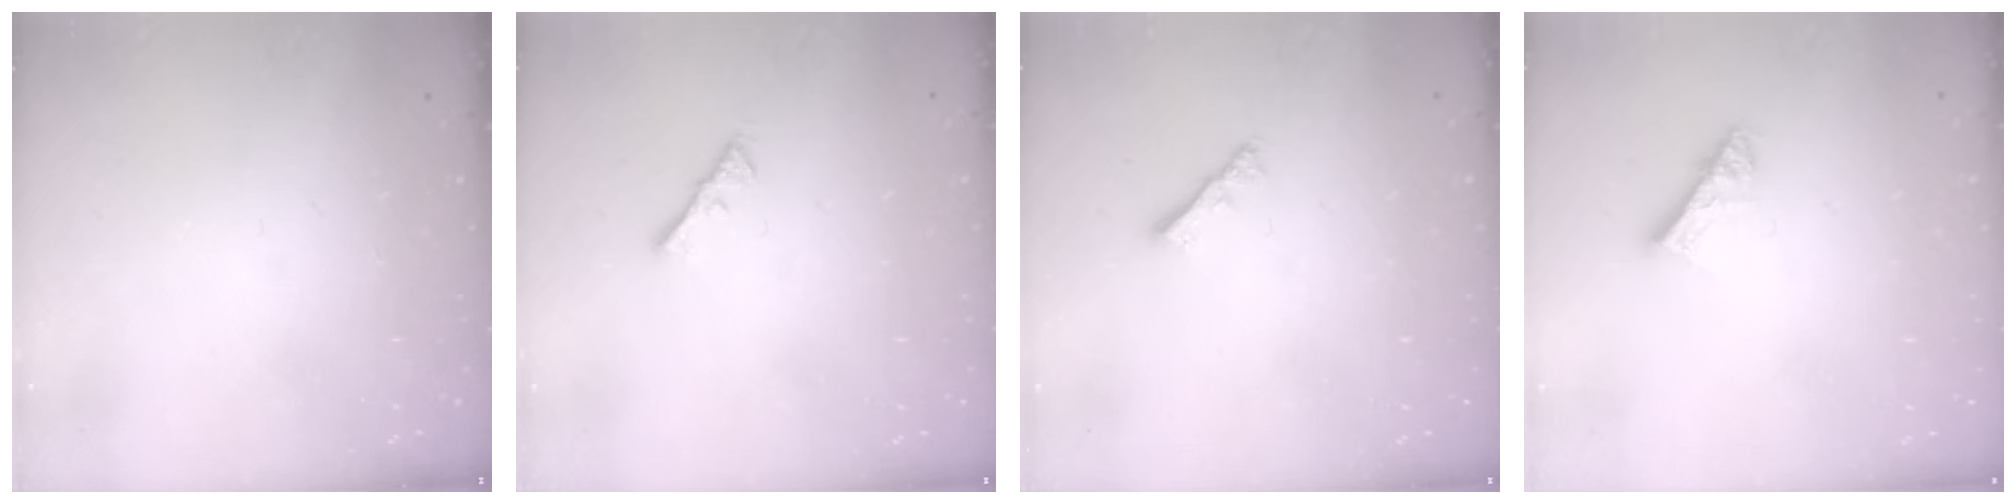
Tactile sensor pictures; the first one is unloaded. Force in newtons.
{"total": 2.3, "press": 2.2, "slide": 0.4}
{"total": 2.4, "press": 2.4, "slide": 0.6}
{"total": 7.2, "press": 7.2, "slide": 0.5}